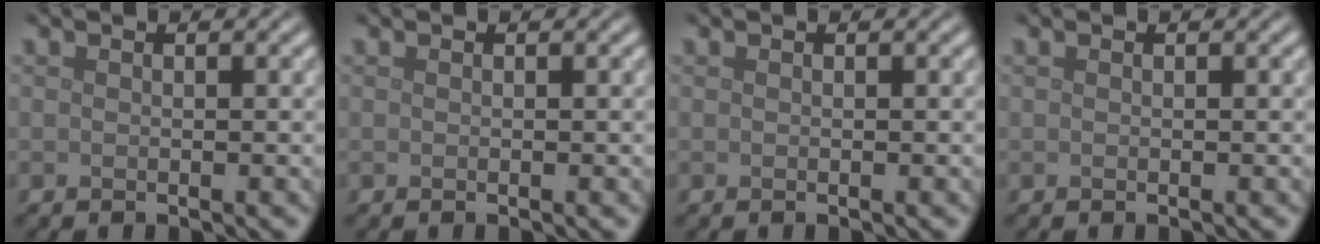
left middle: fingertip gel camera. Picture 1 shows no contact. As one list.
[{"total": 0.0}, {"total": 0.0}, {"total": 0.0}]